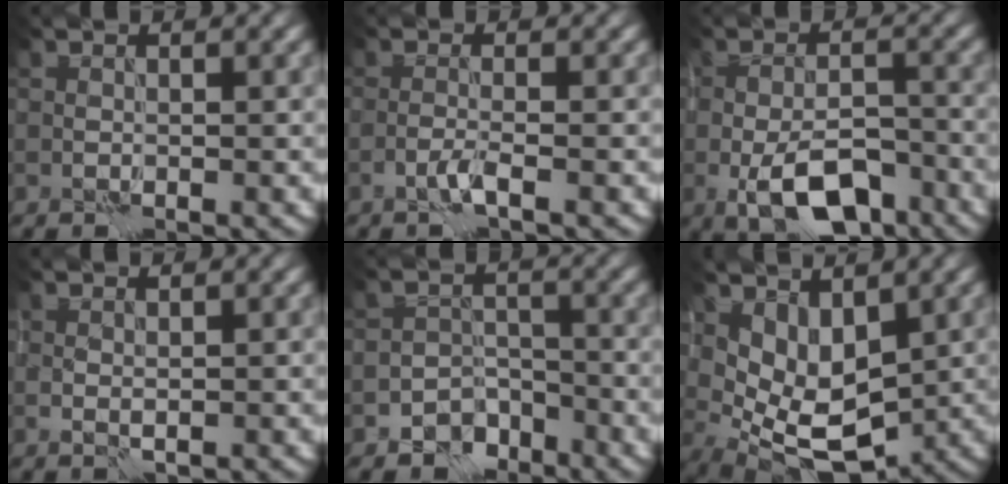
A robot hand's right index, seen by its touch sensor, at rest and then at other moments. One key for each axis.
{"total": 1.3, "fx": -0.8, "fy": -0.3, "fz": 1.0, "tx": -0.023, "ty": 0.005, "tz": -0.019}
{"total": 7.7, "fx": -4.0, "fy": 3.3, "fz": 5.7, "tx": -0.093, "ty": -0.002, "tz": -0.068}
{"total": 0.9, "fx": 0.3, "fy": 0.5, "fz": 0.7, "tx": -0.015, "ty": -0.003, "tz": 0.010}
{"total": 3.3, "fx": -2.5, "fy": 2.0, "fz": 0.7, "tx": 0.001, "ty": 0.000, "tz": -0.045}
{"total": 5.6, "fx": 1.2, "fy": 3.4, "fz": 4.4, "tx": -0.084, "ty": -0.019, "tz": 0.033}